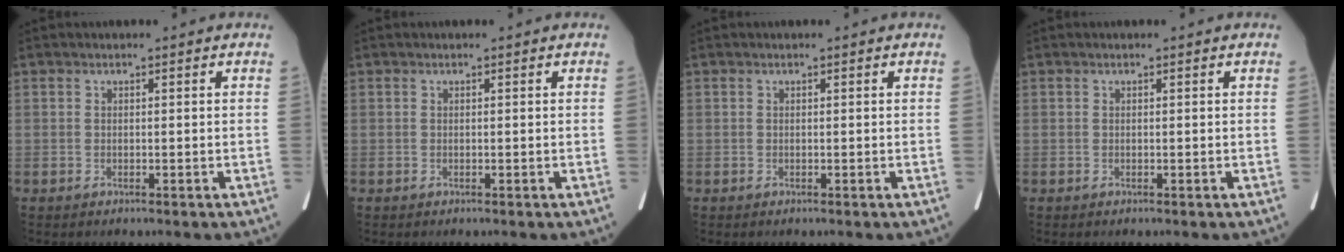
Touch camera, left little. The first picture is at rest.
{"total": 0.0}
{"total": 0.0}
{"total": 0.0}